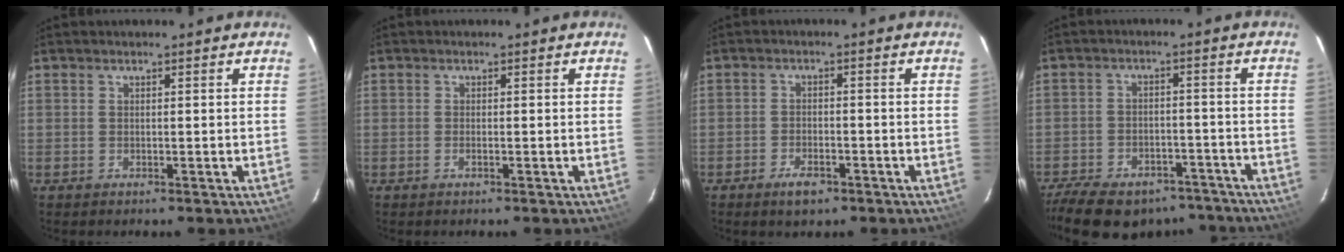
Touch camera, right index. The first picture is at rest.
{"total": 0.6, "force": [-0.3, 0.2, 0.6], "torque": [-0.013, 0.000, -0.006]}
{"total": 4.3, "force": [-2.9, 2.1, 2.4], "torque": [-0.054, -0.001, -0.049]}
{"total": 20.4, "force": [-16.2, 9.5, 8.0], "torque": [-0.184, 0.018, -0.213]}